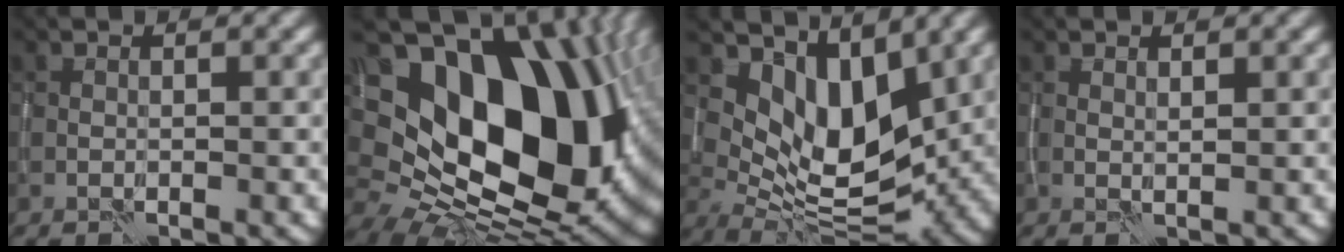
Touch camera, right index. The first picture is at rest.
{"total": 19.2, "force": [4.0, 13.2, 13.3], "torque": [-0.237, -0.022, 0.103]}
{"total": 7.7, "force": [3.4, 3.9, 5.8], "torque": [-0.102, -0.017, 0.058]}
{"total": 0.8, "force": [0.7, -0.1, 0.3], "torque": [-0.010, 0.000, 0.013]}